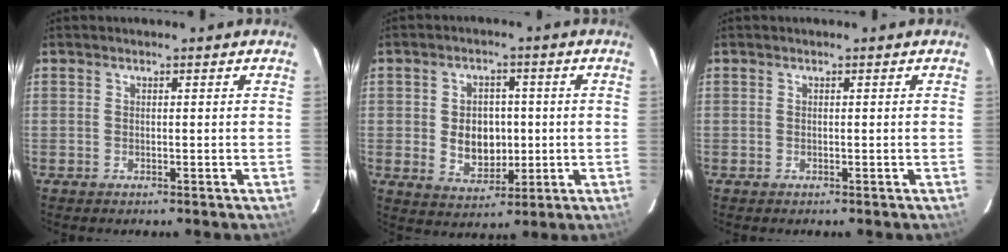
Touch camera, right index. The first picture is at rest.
{"total": 7.8, "force": [-0.2, 6.0, 5.0], "torque": [-0.095, 0.003, 0.012]}
{"total": 0.0}